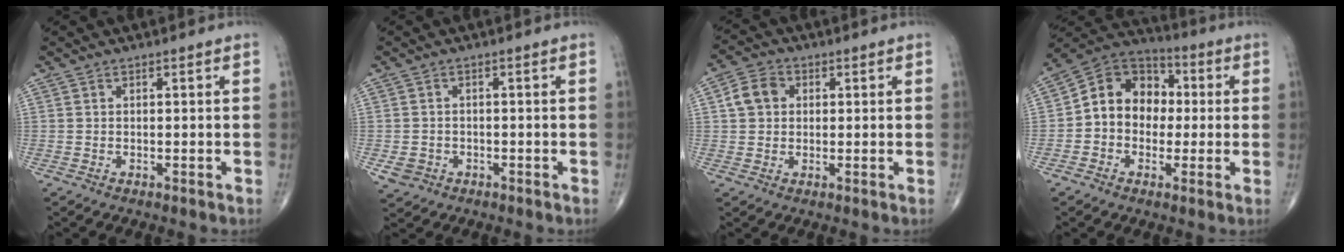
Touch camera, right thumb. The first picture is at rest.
{"total": 3.1, "force": [-1.2, 2.7, 0.9], "torque": [-0.010, 0.006, -0.014]}
{"total": 5.6, "force": [1.0, 4.6, 3.0], "torque": [-0.045, 0.010, 0.012]}
{"total": 12.5, "force": [0.3, 10.3, 7.2], "torque": [-0.077, 0.038, -0.011]}